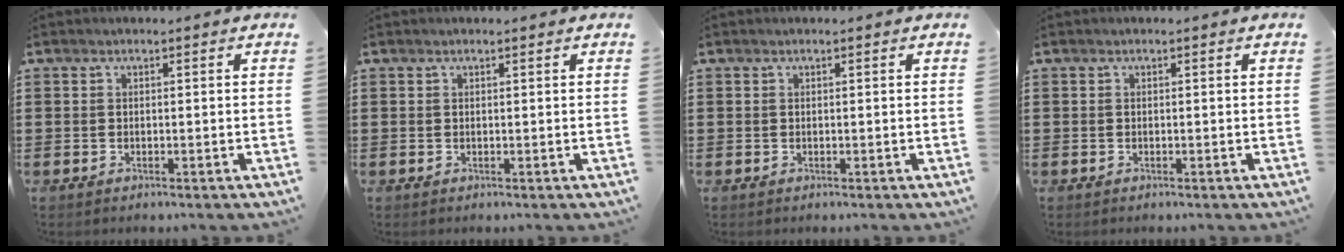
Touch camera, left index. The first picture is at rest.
{"total": 0.0}
{"total": 0.0}
{"total": 0.0}